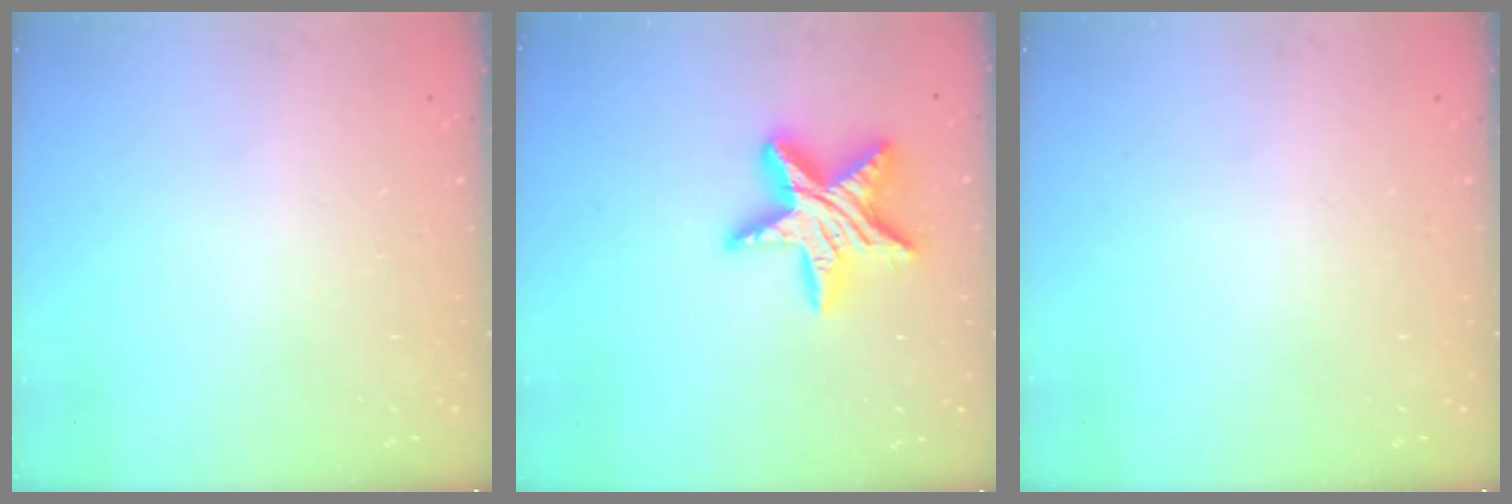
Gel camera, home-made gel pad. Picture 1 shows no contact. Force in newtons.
{"total": 16.9, "press": 16.9, "slide": 1.1}
{"total": 0.0}